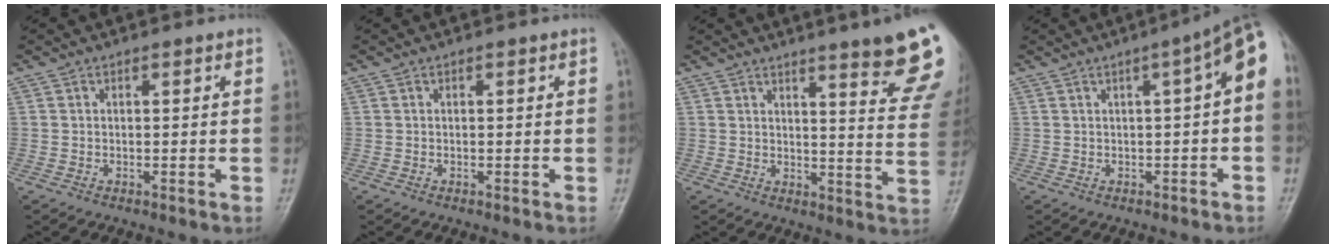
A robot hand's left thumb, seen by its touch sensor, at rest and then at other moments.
{"total": 0.0}
{"total": 16.7, "force": [11.1, 2.0, 12.3], "torque": [-0.129, -0.061, 0.128]}
{"total": 8.1, "force": [1.0, 2.0, 7.7], "torque": [-0.093, 0.029, 0.003]}